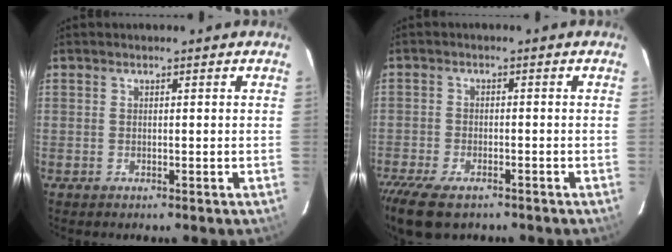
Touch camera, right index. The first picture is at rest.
{"total": 9.7, "force": [-7.3, 3.9, 5.1], "torque": [-0.133, -0.034, -0.132]}